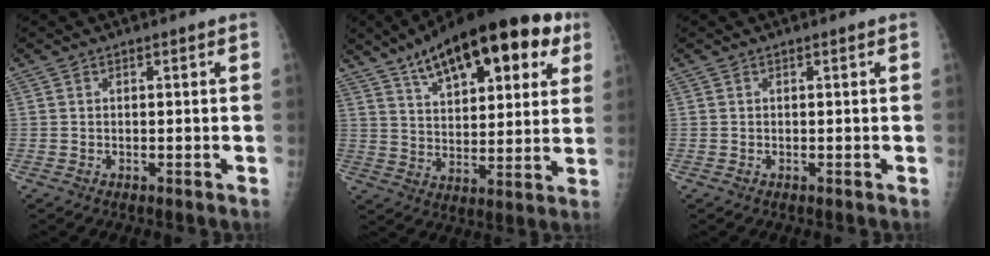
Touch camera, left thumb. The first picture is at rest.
{"total": 22.8, "force": [12.1, 9.6, 16.8], "torque": [-0.219, -0.016, 0.183]}
{"total": 0.0}